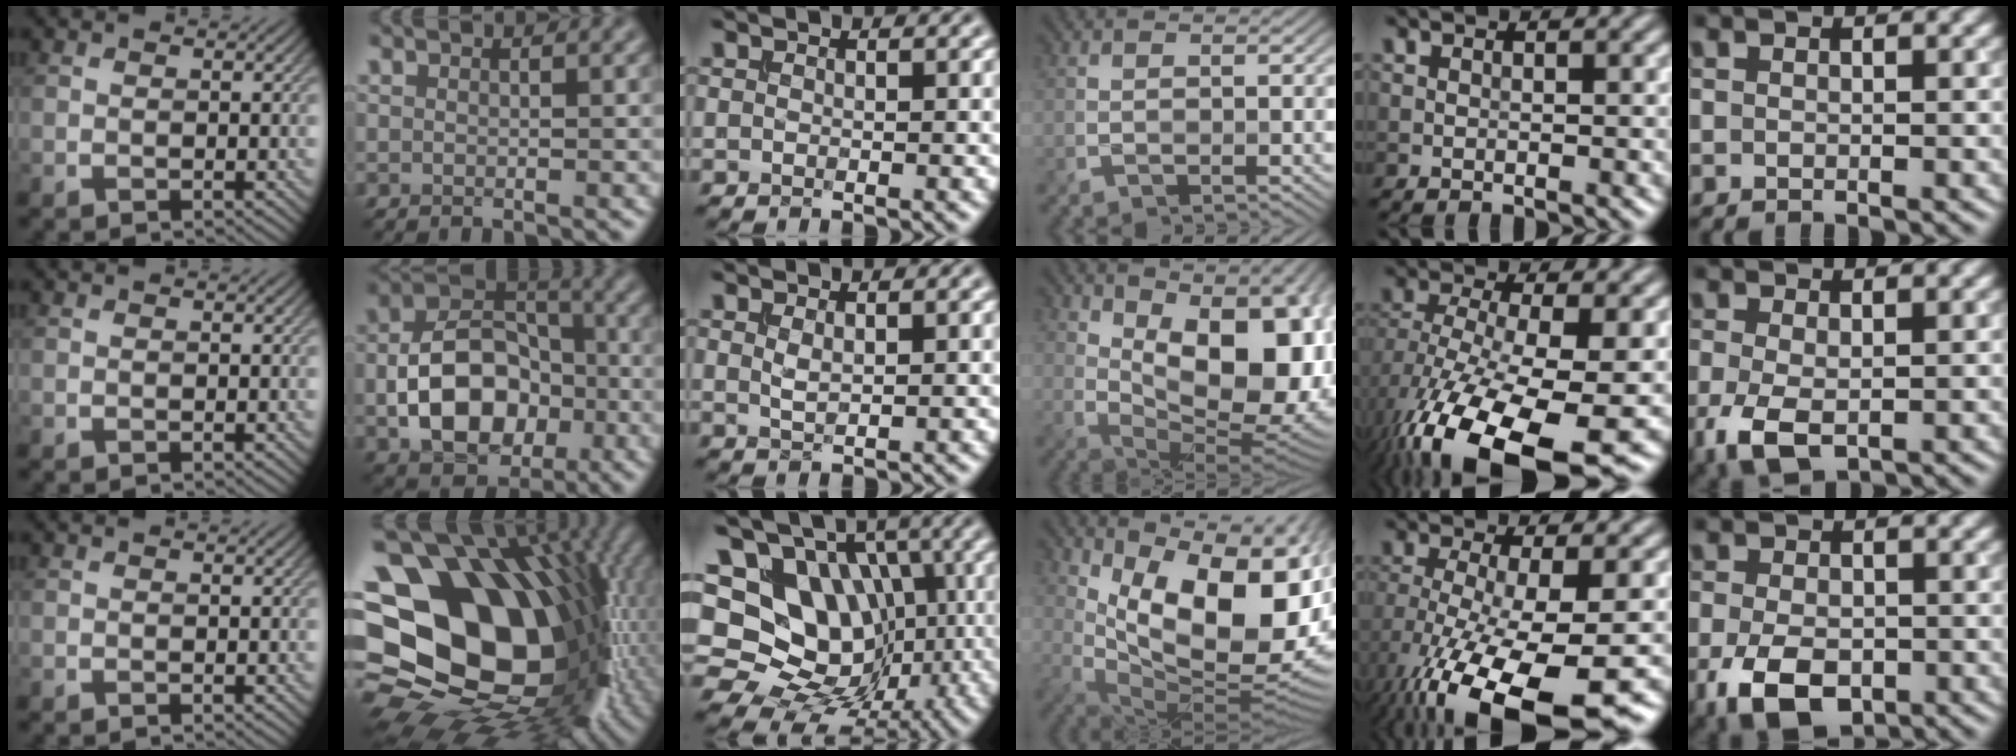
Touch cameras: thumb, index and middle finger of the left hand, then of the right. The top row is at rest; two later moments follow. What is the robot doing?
{"motion": "insert", "object": "drawer"}